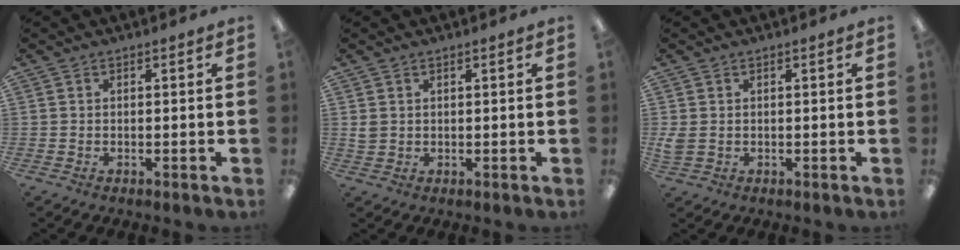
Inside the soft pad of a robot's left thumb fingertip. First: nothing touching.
{"total": 1.6, "force": [0.8, 1.2, 0.6], "torque": [-0.015, 0.002, 0.015]}
{"total": 2.2, "force": [0.2, 1.7, 1.4], "torque": [-0.027, 0.004, 0.004]}